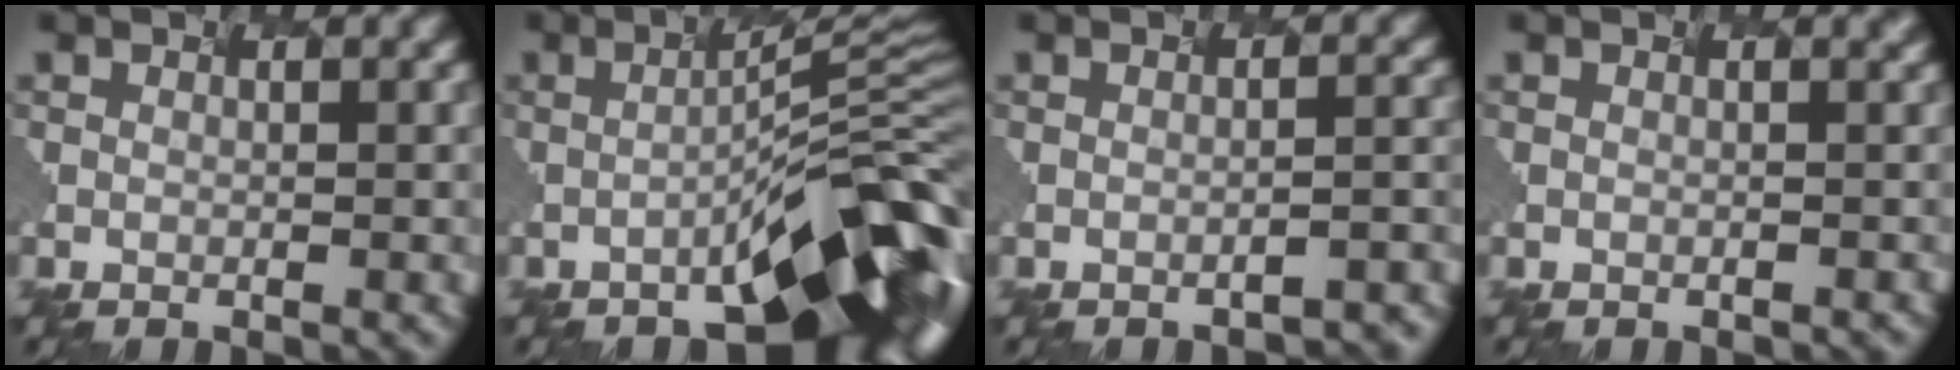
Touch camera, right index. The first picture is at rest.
{"total": 12.0, "force": [-4.6, 3.2, 10.6], "torque": [-0.146, 0.001, -0.064]}
{"total": 3.3, "force": [-2.2, 0.7, 2.3], "torque": [-0.019, 0.006, -0.024]}
{"total": 1.8, "force": [0.5, 1.1, 1.3], "torque": [0.015, 0.019, -0.007]}